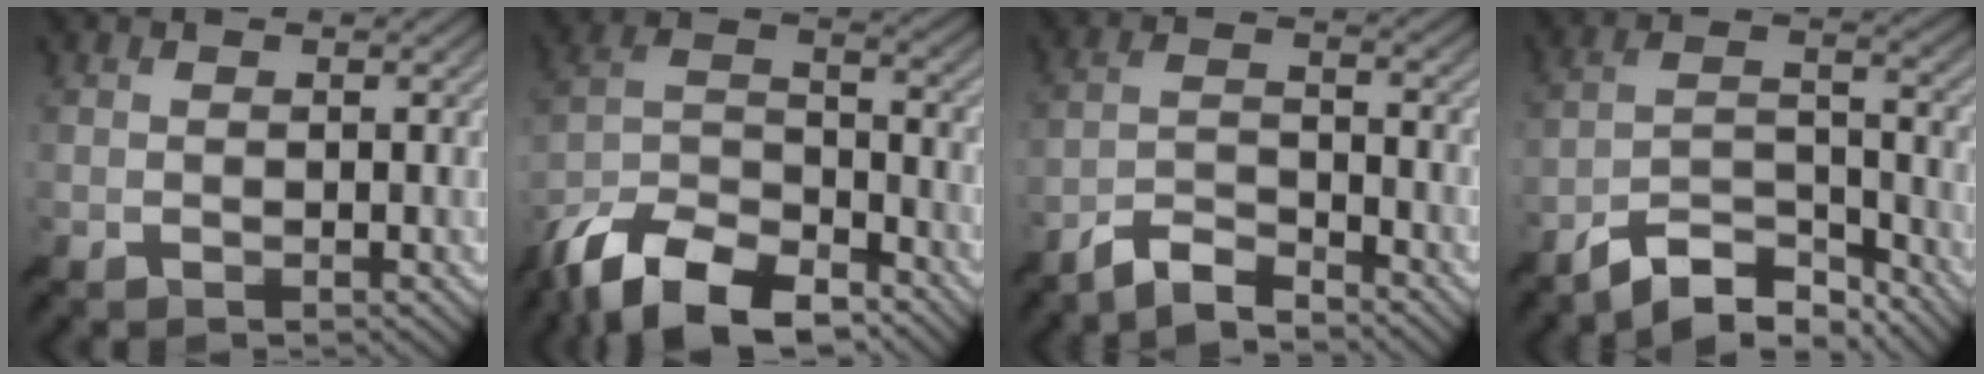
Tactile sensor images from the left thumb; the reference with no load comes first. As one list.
[{"total": 14.3, "force": [-10.9, 5.6, 7.4], "torque": [-0.166, 0.001, -0.206]}, {"total": 5.0, "force": [-4.5, 0.8, 2.0], "torque": [-0.045, 0.002, -0.094]}, {"total": 8.6, "force": [-7.1, 2.4, 4.2], "torque": [-0.073, 0.012, -0.140]}]